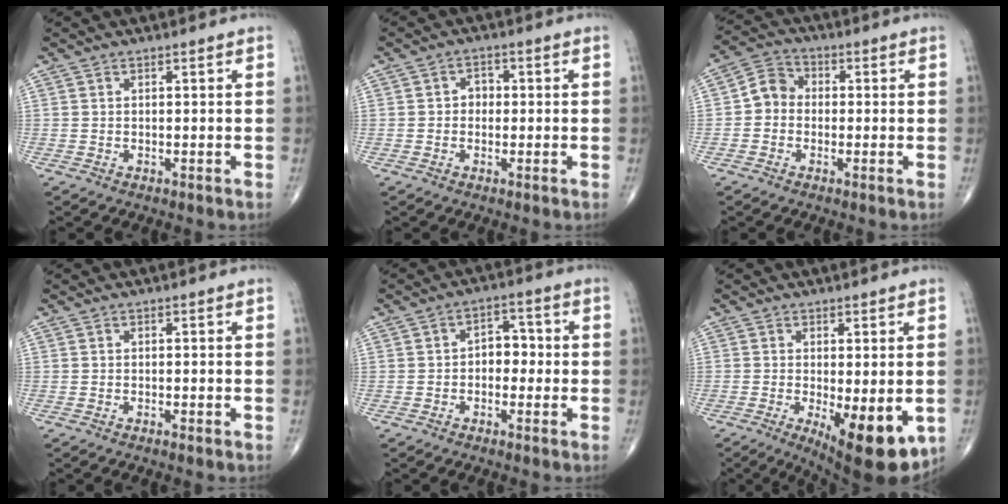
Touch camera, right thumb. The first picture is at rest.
{"total": 2.7, "force": [-0.1, 2.2, 1.4], "torque": [-0.004, 0.011, -0.008]}
{"total": 4.7, "force": [-0.7, 4.2, 2.0], "torque": [-0.012, 0.017, -0.028]}
{"total": 0.6, "force": [-0.3, 0.0, 0.5], "torque": [-0.010, -0.001, -0.006]}
{"total": 4.7, "force": [-0.6, 3.3, 3.3], "torque": [-0.021, 0.020, -0.019]}
{"total": 12.5, "force": [-3.5, 4.3, 11.2], "torque": [-0.146, -0.024, -0.039]}